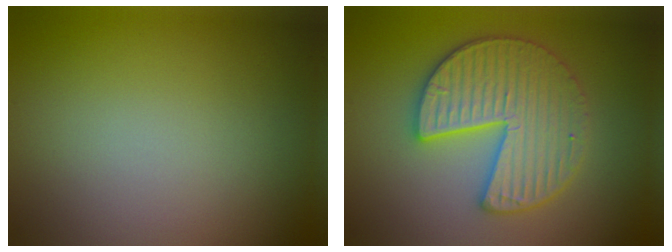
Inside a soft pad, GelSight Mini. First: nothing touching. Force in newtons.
{"total": 6.0, "press": 5.9, "slide": 1.0}